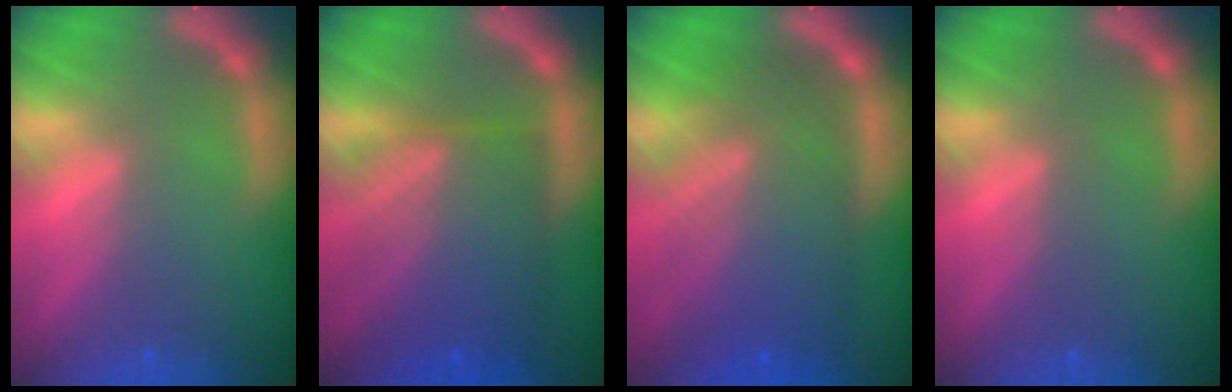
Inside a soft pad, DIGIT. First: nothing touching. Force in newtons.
{"total": 9.6}
{"total": 10.0}
{"total": 0.0}